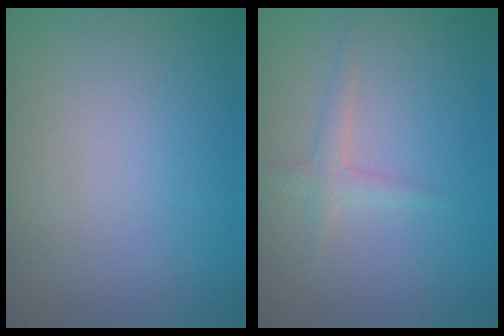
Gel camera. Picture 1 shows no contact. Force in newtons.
{"total": 1.3, "press": 1.3, "slide": 0.0}